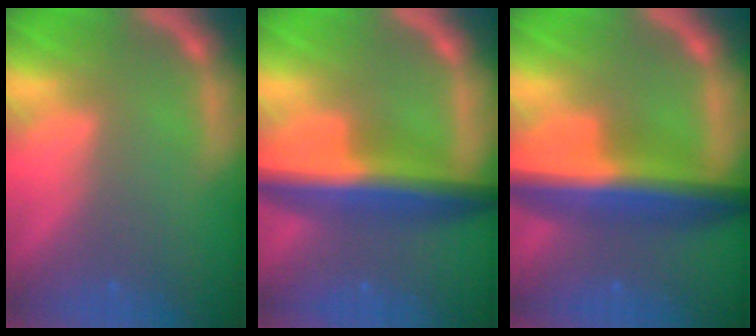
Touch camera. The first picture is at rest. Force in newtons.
{"total": 8.5}
{"total": 9.5}